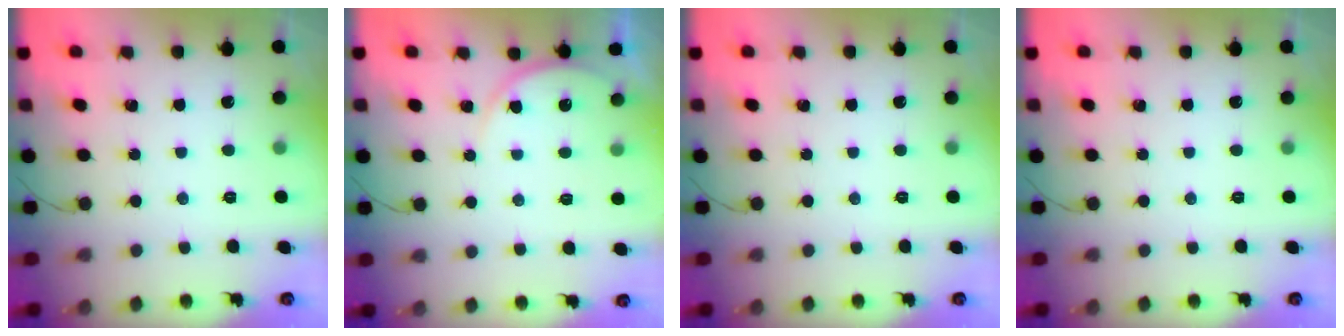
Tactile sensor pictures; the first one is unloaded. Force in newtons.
{"total": 5.4, "press": 5.4, "slide": 0.3}
{"total": 0.0}
{"total": 0.0}